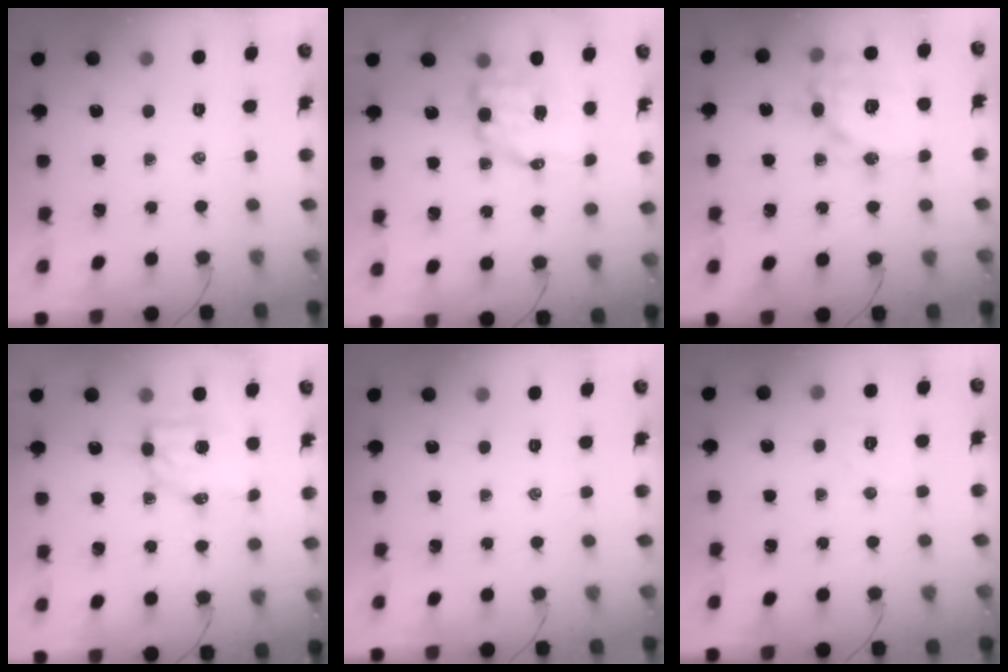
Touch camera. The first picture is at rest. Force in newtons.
{"total": 9.1, "press": 8.9, "slide": 1.9}
{"total": 16.1, "press": 16.0, "slide": 2.0}
{"total": 7.9, "press": 7.8, "slide": 1.4}
{"total": 0.0}
{"total": 5.1, "press": 5.0, "slide": 1.0}